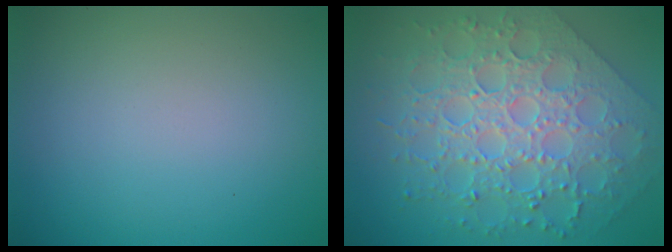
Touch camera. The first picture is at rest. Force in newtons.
{"total": 8.4, "press": 6.2, "slide": 5.6}